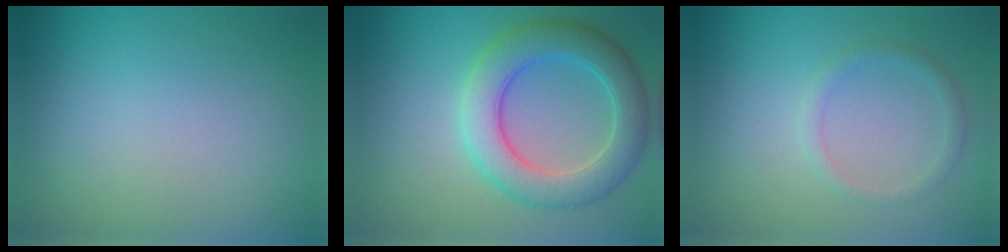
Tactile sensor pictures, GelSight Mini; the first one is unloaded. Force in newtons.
{"total": 6.0, "press": 6.0, "slide": 0.2}
{"total": 1.3, "press": 1.3, "slide": 0.1}